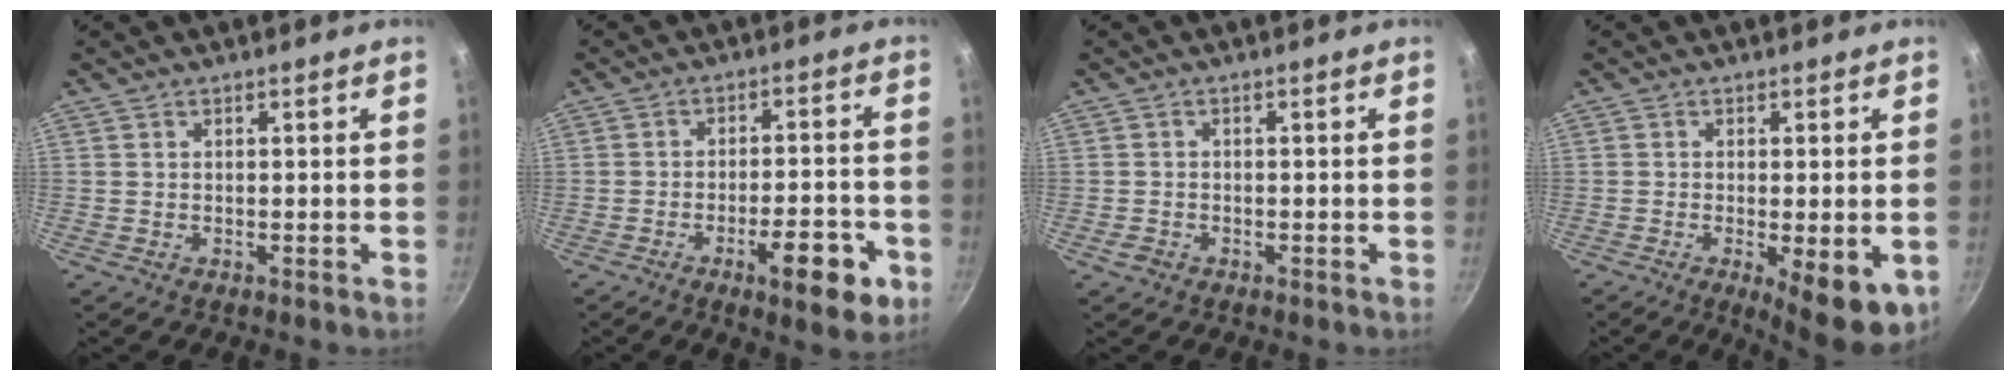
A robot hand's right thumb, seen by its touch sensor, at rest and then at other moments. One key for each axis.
{"total": 11.0, "fx": -4.9, "fy": 3.7, "fz": 9.1, "tx": -0.104, "ty": 0.024, "tz": -0.064}
{"total": 2.9, "fx": -1.5, "fy": 2.3, "fz": 1.0, "tx": -0.017, "ty": 0.016, "tz": -0.025}
{"total": 10.1, "fx": -2.9, "fy": 3.0, "fz": 9.2, "tx": -0.114, "ty": -0.007, "tz": -0.031}